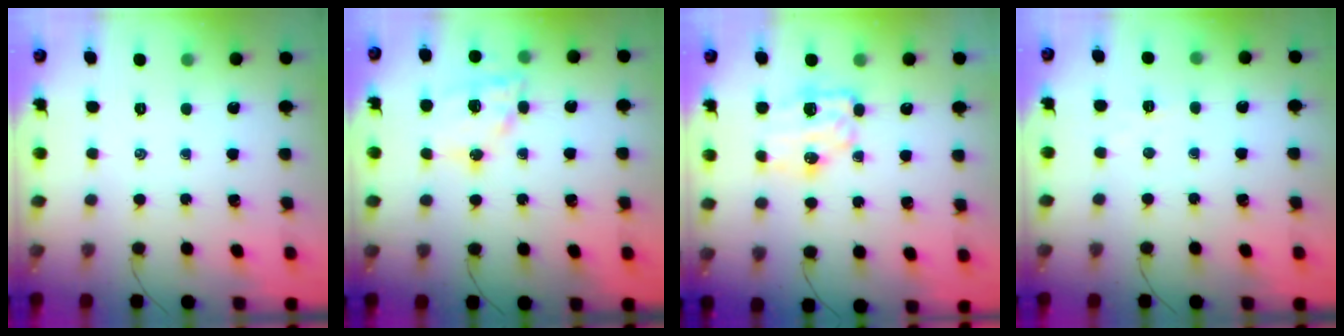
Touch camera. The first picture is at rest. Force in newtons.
{"total": 13.9, "press": 13.6, "slide": 2.9}
{"total": 8.0, "press": 8.0, "slide": 1.0}
{"total": 2.6, "press": 2.4, "slide": 0.8}